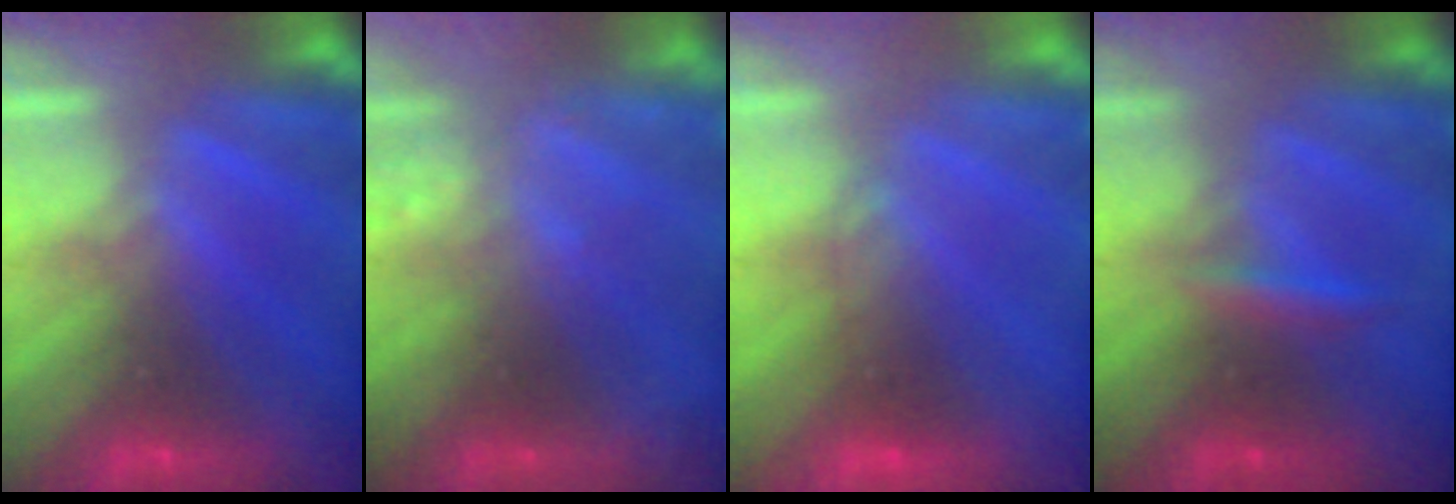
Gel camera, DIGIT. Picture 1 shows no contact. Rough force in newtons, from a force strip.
{"total": 2.2}
{"total": 1.7}
{"total": 2.3}